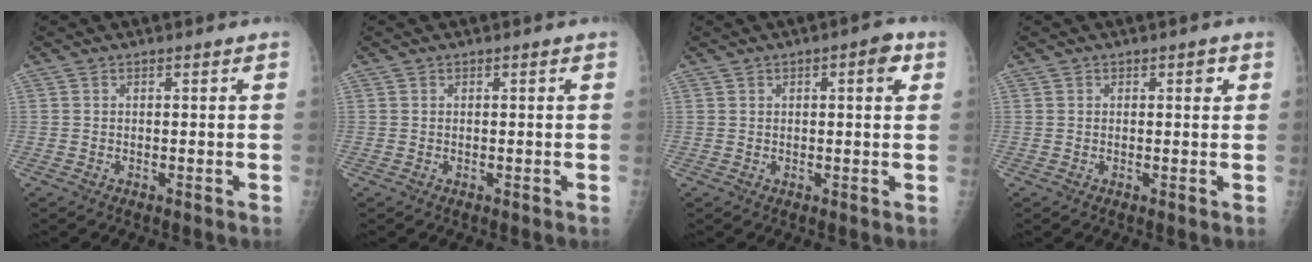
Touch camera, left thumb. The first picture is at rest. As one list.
[{"total": 0.0}, {"total": 4.1, "force": [1.5, 1.6, 3.4], "torque": [-0.033, 0.002, 0.015]}, {"total": 1.6, "force": [0.6, 1.1, 0.9], "torque": [0.003, 0.000, 0.005]}]